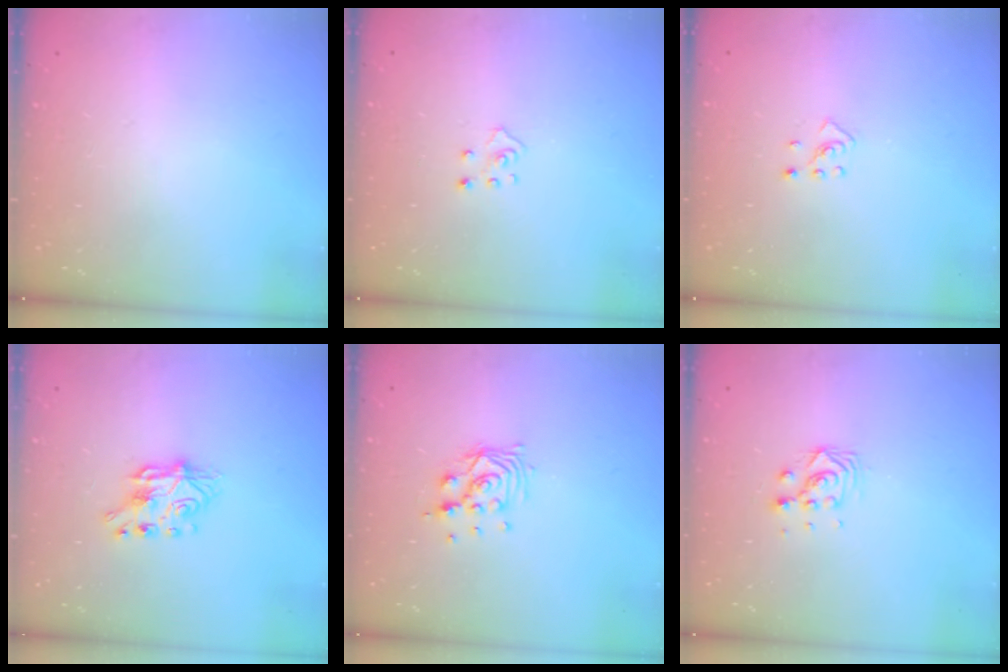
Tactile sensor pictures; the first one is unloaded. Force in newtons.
{"total": 2.7, "press": 2.7, "slide": 0.2}
{"total": 2.7, "press": 2.6, "slide": 0.9}
{"total": 6.9, "press": 6.9, "slide": 0.5}
{"total": 8.9, "press": 8.9, "slide": 0.7}
{"total": 5.3, "press": 5.2, "slide": 0.2}